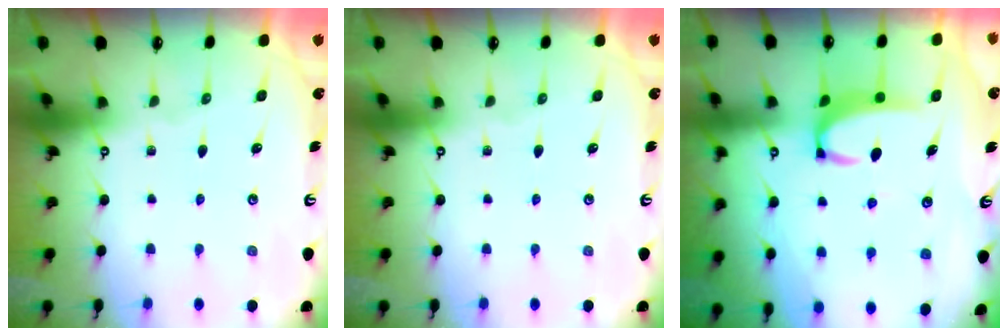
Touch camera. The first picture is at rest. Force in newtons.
{"total": 0.0}
{"total": 3.5, "press": 3.5, "slide": 0.3}